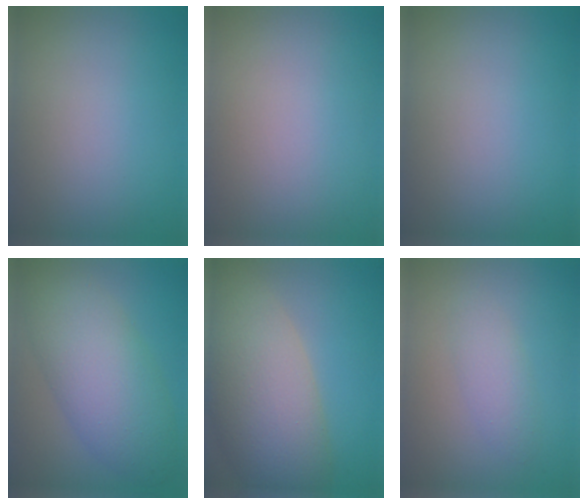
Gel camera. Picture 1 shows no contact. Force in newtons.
{"total": 0.0}
{"total": 0.0}
{"total": 7.8, "press": 7.8, "slide": 0.4}
{"total": 9.9, "press": 9.8, "slide": 1.0}
{"total": 2.1, "press": 2.1, "slide": 0.1}